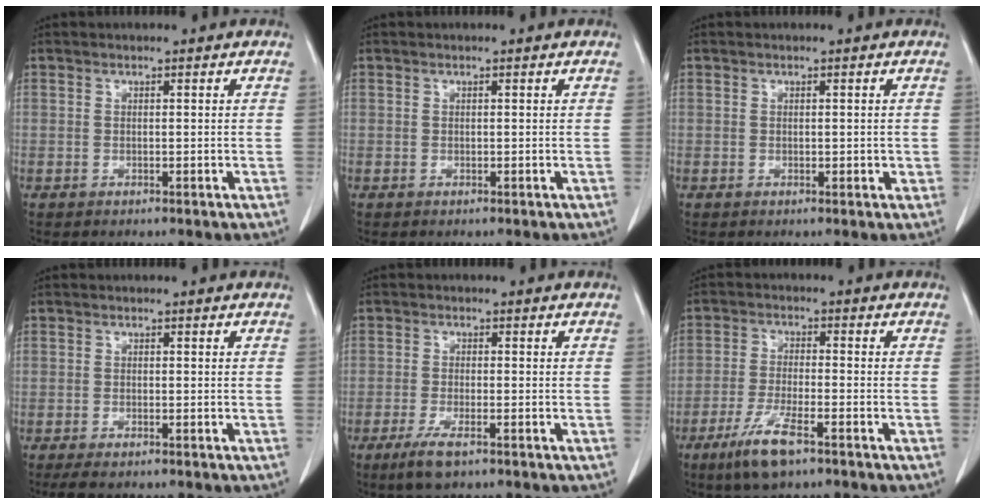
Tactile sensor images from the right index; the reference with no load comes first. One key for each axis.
{"total": 0.0}
{"total": 1.0, "fx": -0.1, "fy": 0.5, "fz": 0.9, "tx": -0.012, "ty": -0.001, "tz": 0.000}
{"total": 2.6, "fx": -2.0, "fy": 0.6, "fz": 1.5, "tx": -0.026, "ty": -0.007, "tz": -0.028}
{"total": 4.4, "fx": -2.8, "fy": 0.9, "fz": 3.3, "tx": -0.075, "ty": -0.010, "tz": -0.048}
{"total": 7.5, "fx": -4.8, "fy": 1.3, "fz": 5.7, "tx": -0.120, "ty": -0.014, "tz": -0.085}